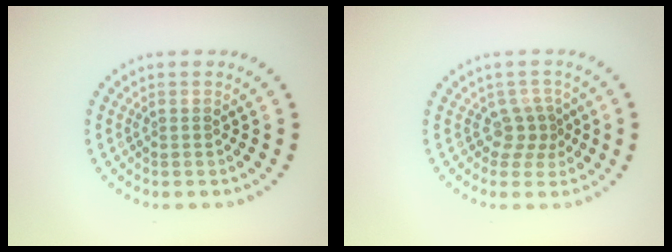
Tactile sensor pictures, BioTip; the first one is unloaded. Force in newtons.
{"total": 2.2, "press": 1.5, "slide": 1.6}